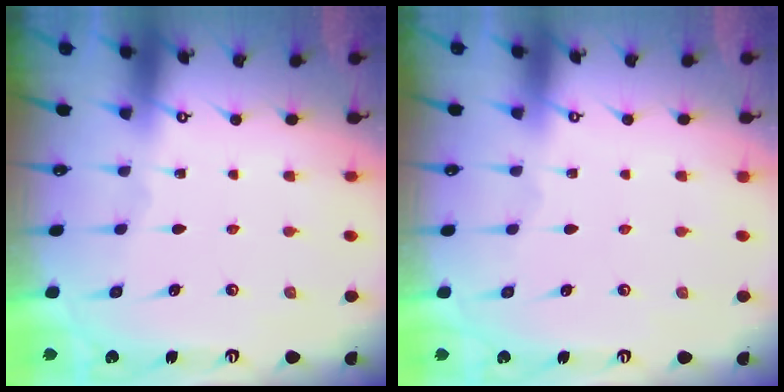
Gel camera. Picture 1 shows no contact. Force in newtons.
{"total": 3.9, "press": 3.9, "slide": 0.1}